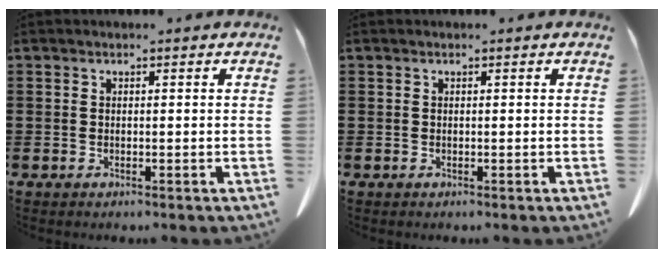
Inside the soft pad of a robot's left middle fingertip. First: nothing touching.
{"total": 0.0}